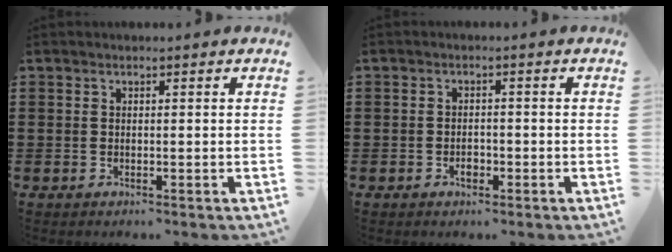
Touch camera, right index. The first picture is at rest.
{"total": 1.8, "force": [-0.9, 1.1, 1.2], "torque": [-0.025, 0.001, -0.016]}